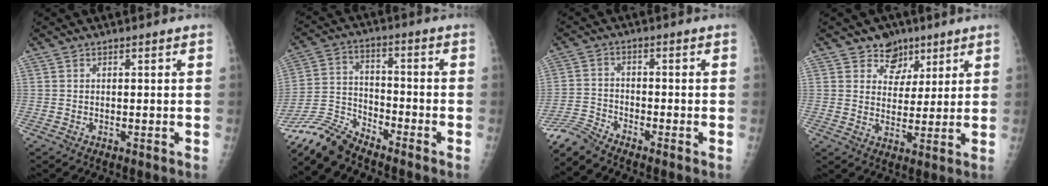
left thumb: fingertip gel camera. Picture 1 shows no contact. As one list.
[{"total": 8.9, "force": [-8.6, 1.8, 1.2], "torque": [-0.024, 0.054, -0.176]}, {"total": 4.3, "force": [-4.3, -0.2, 0.0], "torque": [-0.012, 0.005, -0.095]}, {"total": 6.7, "force": [4.3, 5.1, 0.9], "torque": [0.019, -0.023, 0.069]}]